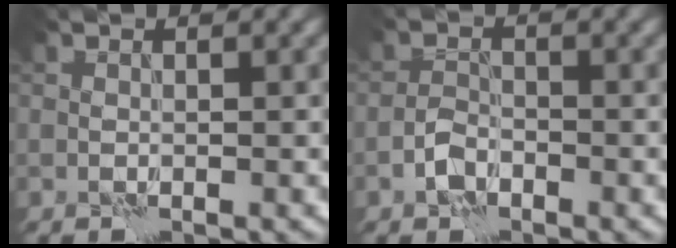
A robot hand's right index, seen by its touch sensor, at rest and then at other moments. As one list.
[{"total": 1.8, "force": [-1.2, 1.0, 0.8], "torque": [-0.013, 0.008, -0.026]}]